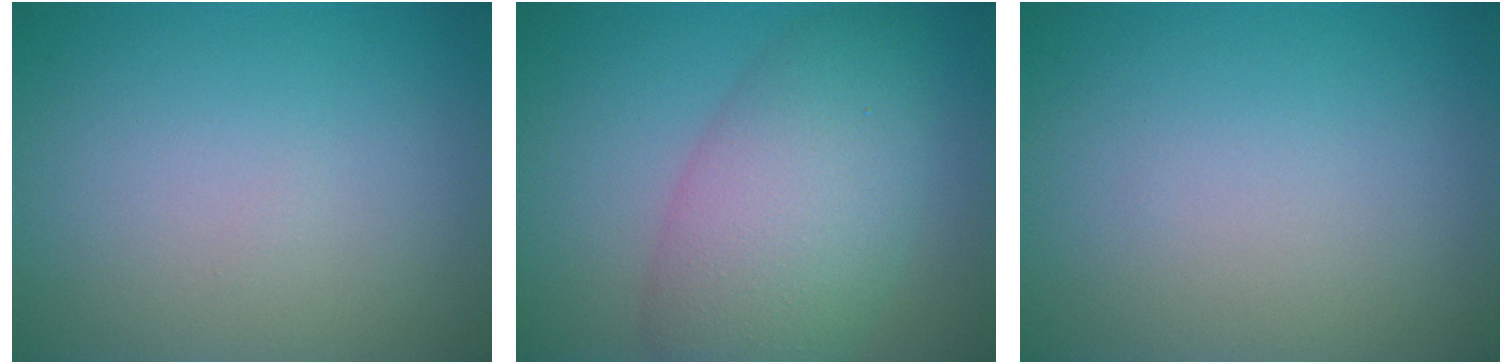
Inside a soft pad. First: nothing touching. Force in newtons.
{"total": 7.7, "press": 7.7, "slide": 0.0}
{"total": 0.0}